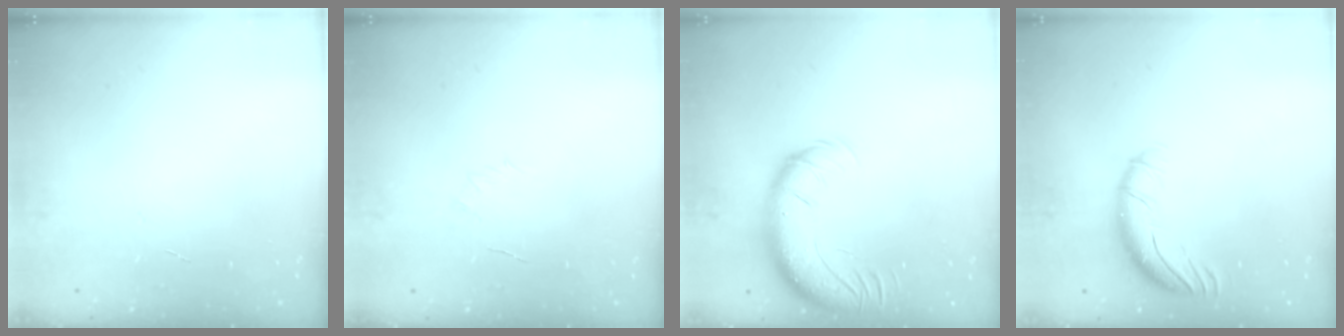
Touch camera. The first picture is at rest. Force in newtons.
{"total": 2.5, "press": 2.4, "slide": 0.7}
{"total": 13.9, "press": 13.5, "slide": 3.3}
{"total": 10.2, "press": 10.1, "slide": 1.7}